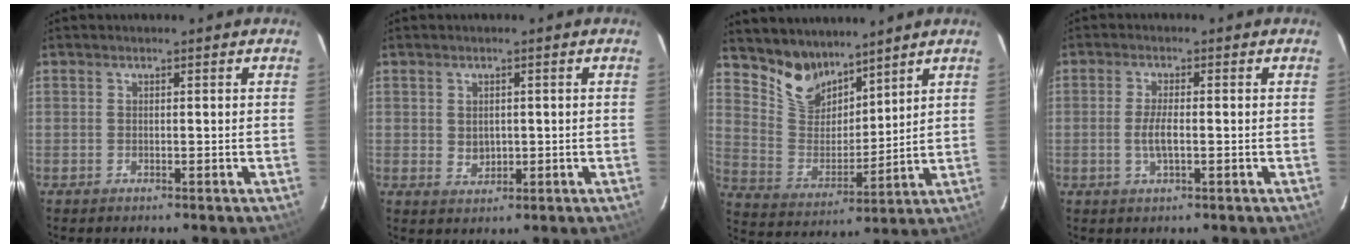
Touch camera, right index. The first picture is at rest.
{"total": 3.0, "force": [0.2, 2.5, 1.7], "torque": [-0.027, 0.000, 0.009]}
{"total": 10.4, "force": [8.5, 5.4, 2.5], "torque": [-0.055, 0.004, 0.173]}
{"total": 3.9, "force": [-0.7, 1.0, 3.7], "torque": [-0.073, -0.003, -0.012]}